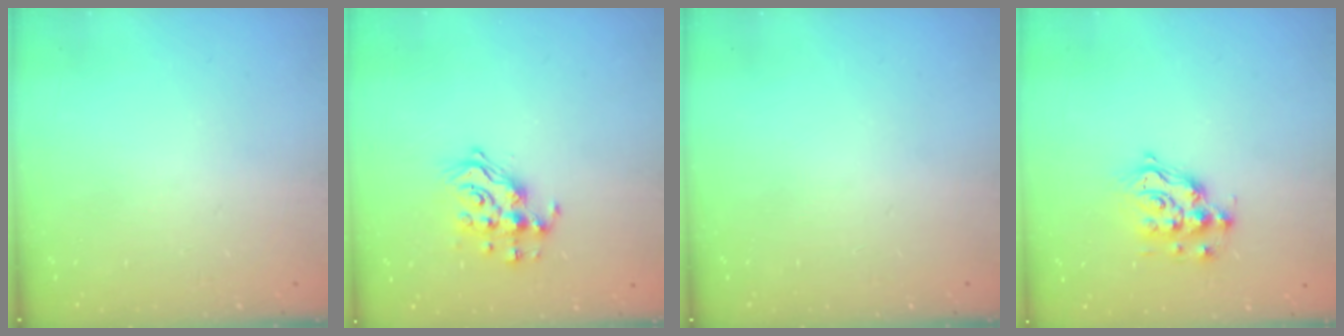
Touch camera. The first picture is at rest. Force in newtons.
{"total": 12.5, "press": 12.5, "slide": 1.0}
{"total": 0.0}
{"total": 11.9, "press": 11.9, "slide": 0.8}